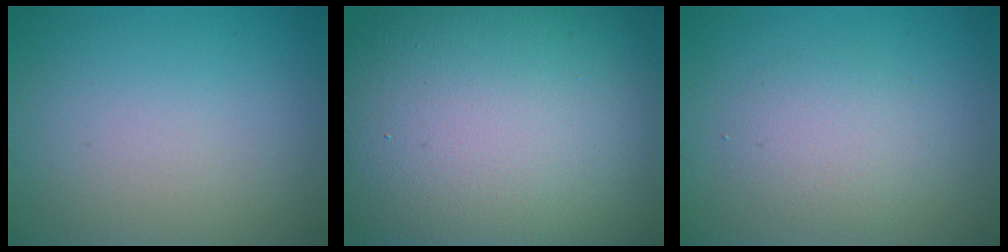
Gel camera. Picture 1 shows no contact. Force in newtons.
{"total": 19.2, "press": 19.2, "slide": 0.7}
{"total": 2.4, "press": 2.4, "slide": 0.0}